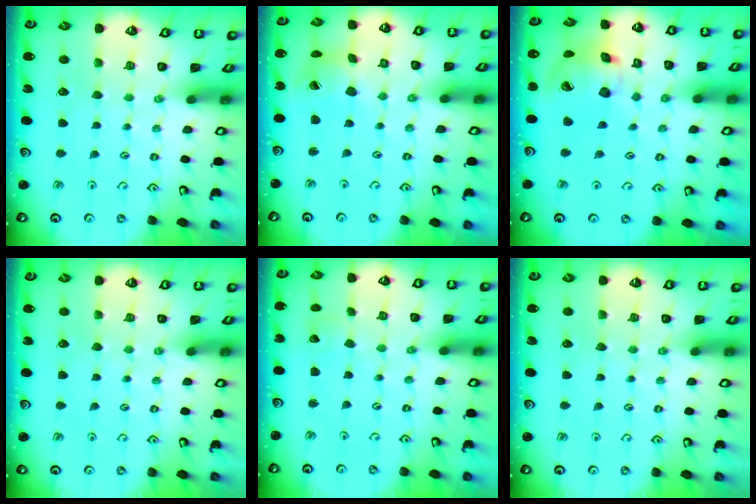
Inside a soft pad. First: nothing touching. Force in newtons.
{"total": 6.3, "press": 6.3, "slide": 0.8}
{"total": 15.6, "press": 15.4, "slide": 2.3}
{"total": 0.0}
{"total": 2.0, "press": 2.0, "slide": 0.2}
{"total": 0.0}